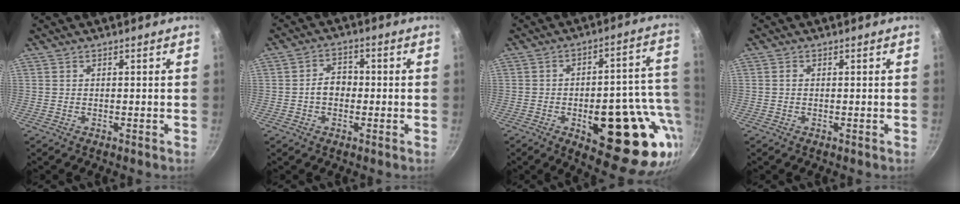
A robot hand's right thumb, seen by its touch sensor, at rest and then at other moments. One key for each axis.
{"total": 4.7, "fx": -0.7, "fy": 3.6, "fz": 3.0, "tx": -0.023, "ty": 0.018, "tz": -0.015}
{"total": 24.7, "fx": -6.4, "fy": 10.6, "fz": 21.4, "tx": -0.218, "ty": 0.012, "tz": -0.076}
{"total": 0.8, "fx": 0.0, "fy": 0.6, "fz": 0.5, "tx": -0.008, "ty": 0.004, "tz": -0.002}